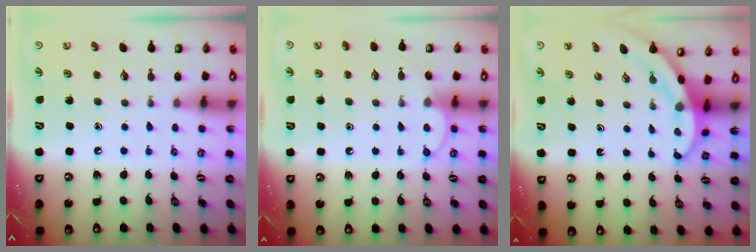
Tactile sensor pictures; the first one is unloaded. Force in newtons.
{"total": 6.7, "press": 6.6, "slide": 0.6}
{"total": 3.2, "press": 3.2, "slide": 0.2}